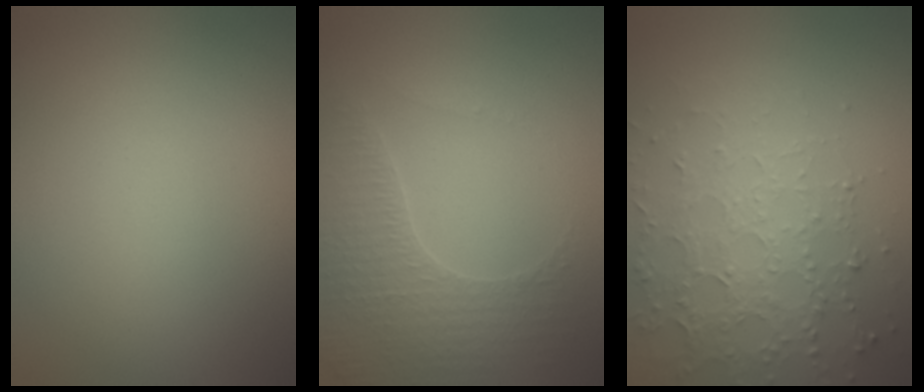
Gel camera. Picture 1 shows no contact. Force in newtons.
{"total": 3.4, "press": 3.4, "slide": 0.6}
{"total": 4.0, "press": 4.0, "slide": 0.3}